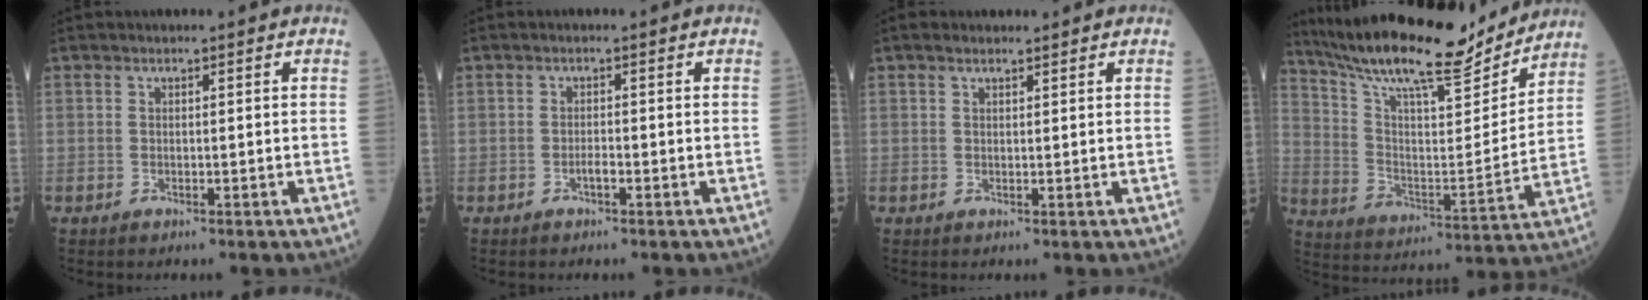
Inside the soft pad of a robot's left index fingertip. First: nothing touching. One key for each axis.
{"total": 1.0, "fx": -0.6, "fy": 0.1, "fz": 0.8, "tx": -0.015, "ty": 0.002, "tz": -0.011}
{"total": 1.3, "fx": 1.1, "fy": 0.5, "fz": 0.5, "tx": -0.016, "ty": 0.013, "tz": 0.019}
{"total": 20.9, "fx": 18.6, "fy": 2.6, "fz": 9.1, "tx": -0.168, "ty": -0.008, "tz": 0.299}